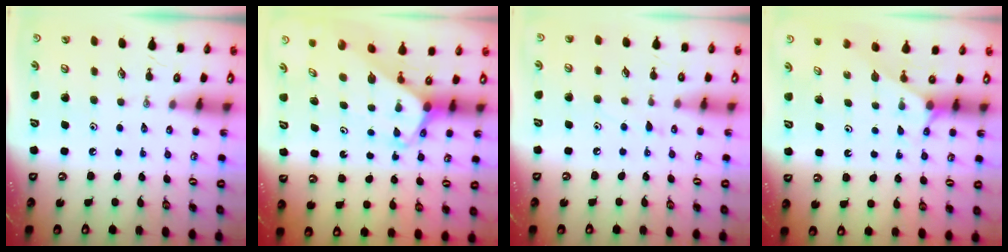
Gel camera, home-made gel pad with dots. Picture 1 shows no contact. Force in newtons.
{"total": 2.5, "press": 2.5, "slide": 0.1}
{"total": 5.5, "press": 5.4, "slide": 0.7}
{"total": 2.8, "press": 2.8, "slide": 0.3}